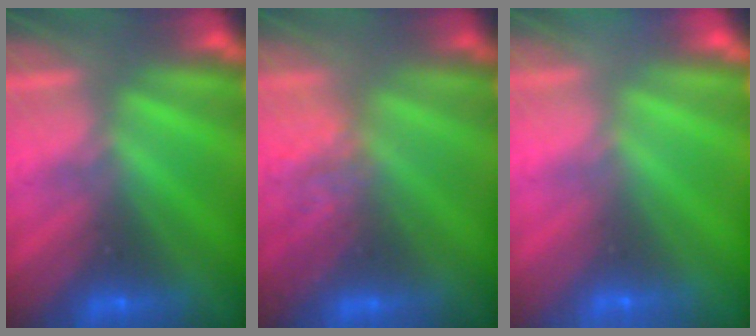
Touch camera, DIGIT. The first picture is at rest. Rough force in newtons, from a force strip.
{"total": 3.1}
{"total": 10.8}